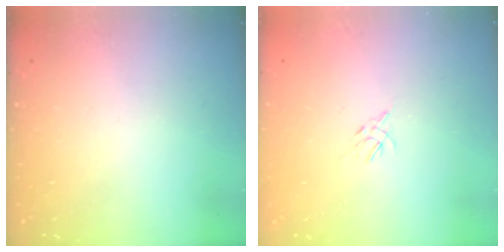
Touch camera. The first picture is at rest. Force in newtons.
{"total": 3.8, "press": 3.7, "slide": 0.8}